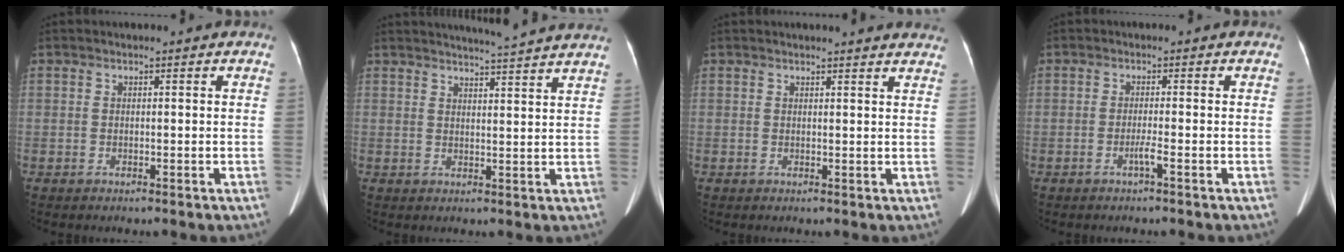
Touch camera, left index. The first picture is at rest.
{"total": 10.4, "force": [9.8, -1.3, 3.4], "torque": [-0.052, -0.007, 0.112]}
{"total": 8.4, "force": [8.0, 0.7, 2.3], "torque": [-0.017, -0.001, 0.067]}
{"total": 1.4, "force": [-0.8, -0.3, 1.1], "torque": [-0.020, 0.000, -0.015]}